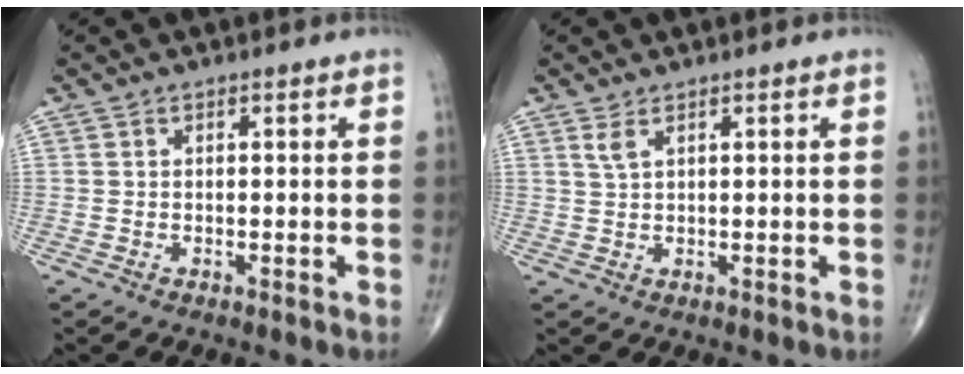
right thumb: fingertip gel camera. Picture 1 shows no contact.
{"total": 1.7, "force": [1.1, 0.5, 1.3], "torque": [-0.031, 0.001, 0.028]}